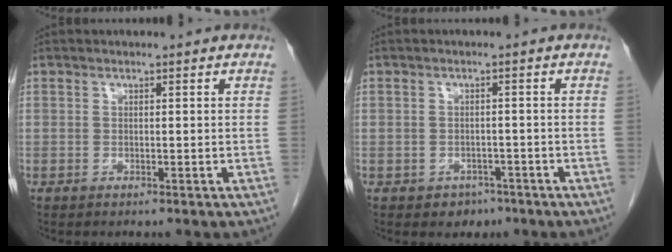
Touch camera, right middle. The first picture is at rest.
{"total": 2.7, "force": [-1.6, 2.1, 0.5], "torque": [-0.006, 0.009, -0.017]}